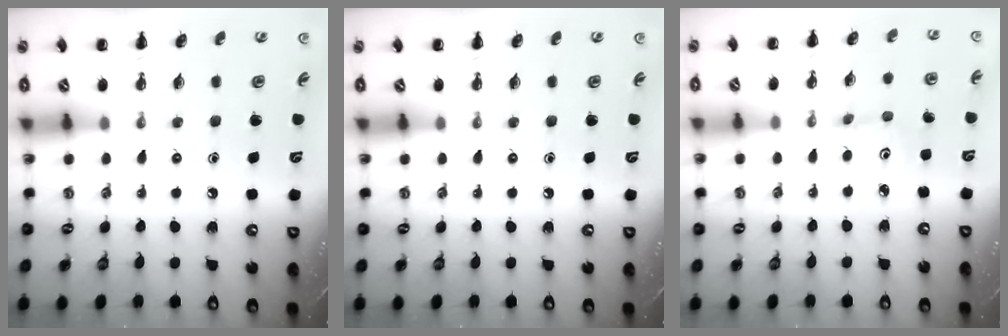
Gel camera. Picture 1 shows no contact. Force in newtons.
{"total": 0.0}
{"total": 2.9, "press": 2.8, "slide": 0.8}